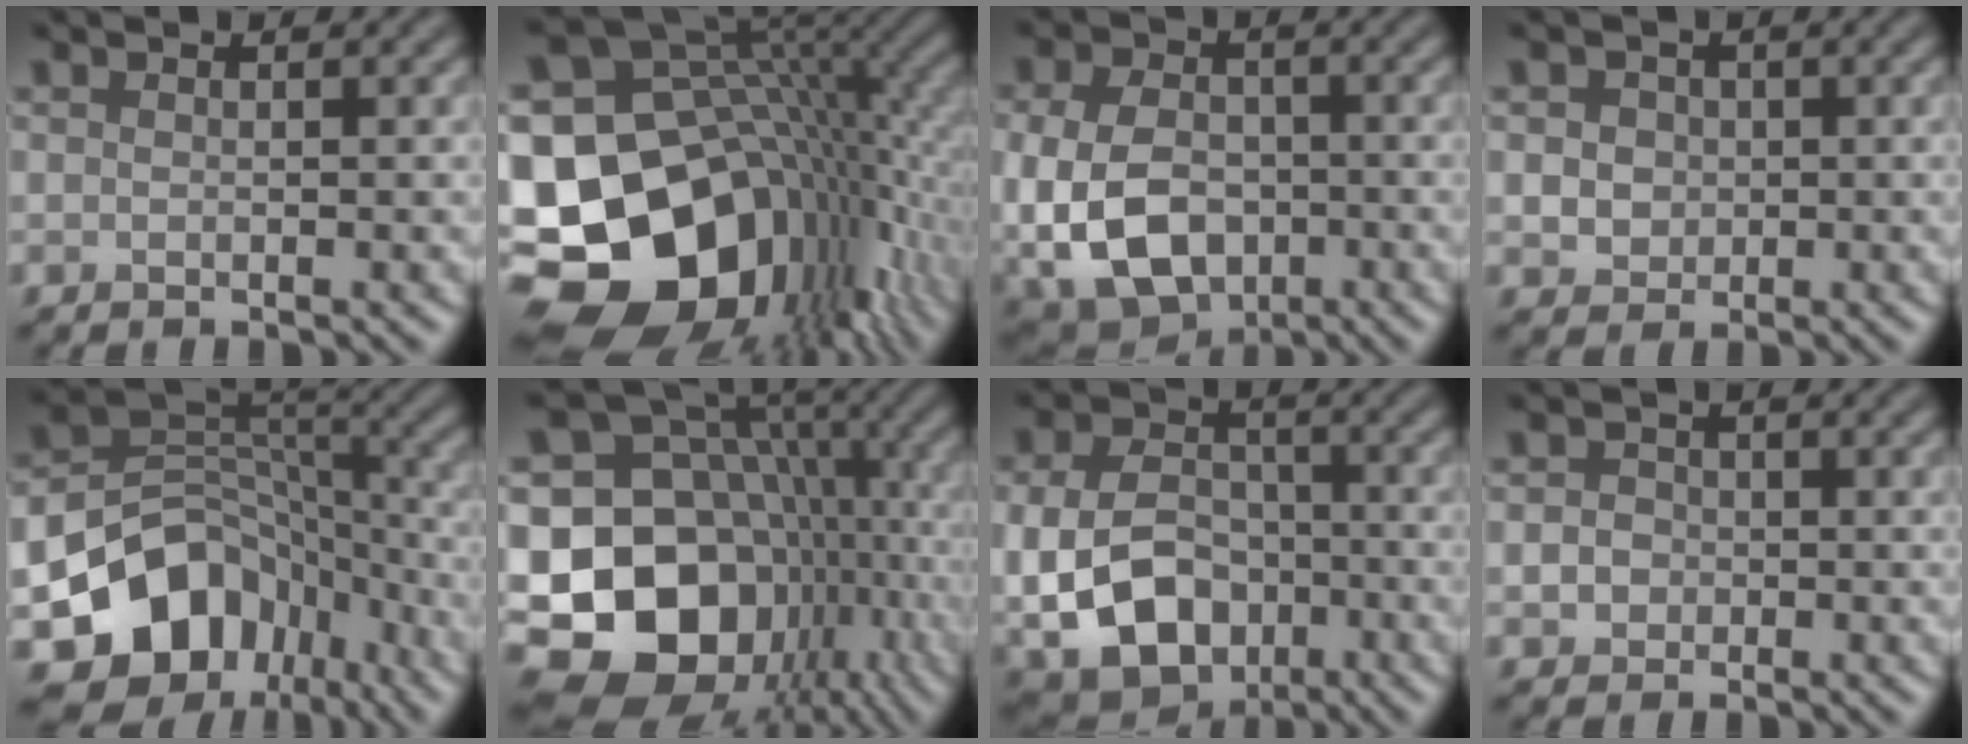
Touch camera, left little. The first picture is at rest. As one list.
[{"total": 20.2, "force": [-4.4, 14.7, 13.1], "torque": [-0.238, -0.020, -0.044]}, {"total": 11.1, "force": [-2.6, 7.8, 7.4], "torque": [-0.160, -0.028, -0.039]}, {"total": 3.2, "force": [0.6, 2.7, 1.5], "torque": [-0.020, 0.011, 0.003]}, {"total": 11.0, "force": [-5.8, 8.1, 4.7], "torque": [-0.063, -0.001, -0.103]}, {"total": 19.7, "force": [-4.9, 16.2, 10.1], "torque": [-0.179, 0.001, -0.071]}, {"total": 9.3, "force": [-2.8, 6.8, 5.8], "torque": [-0.126, -0.023, -0.047]}, {"total": 1.9, "force": [-0.1, 1.8, 0.7], "torque": [0.003, 0.001, -0.010]}]